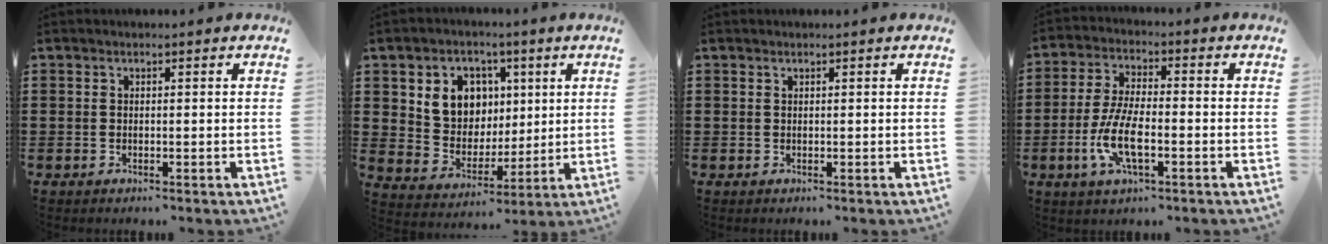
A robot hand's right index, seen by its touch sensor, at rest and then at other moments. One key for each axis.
{"total": 8.2, "fx": 3.2, "fy": 7.0, "fz": 2.7, "tx": -0.077, "ty": 0.003, "tz": 0.059}
{"total": 0.0}
{"total": 8.4, "fx": -2.7, "fy": 2.7, "fz": 7.4, "tx": -0.162, "ty": -0.013, "tz": -0.053}